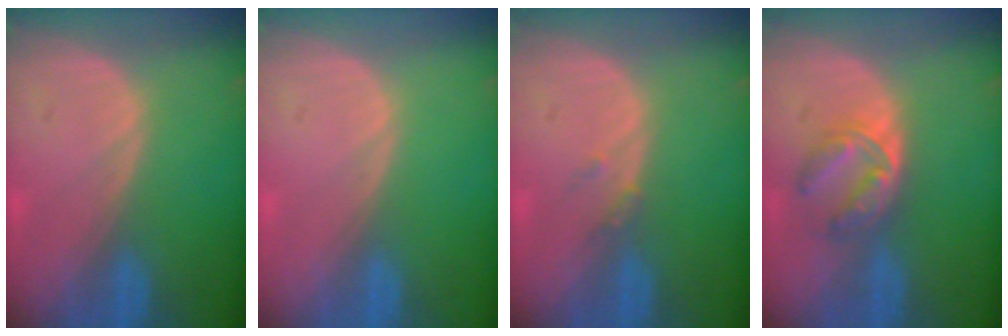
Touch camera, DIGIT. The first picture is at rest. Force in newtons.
{"total": 0.0}
{"total": 1.3, "press": 1.1, "slide": 0.7}
{"total": 5.3, "press": 5.1, "slide": 1.3}